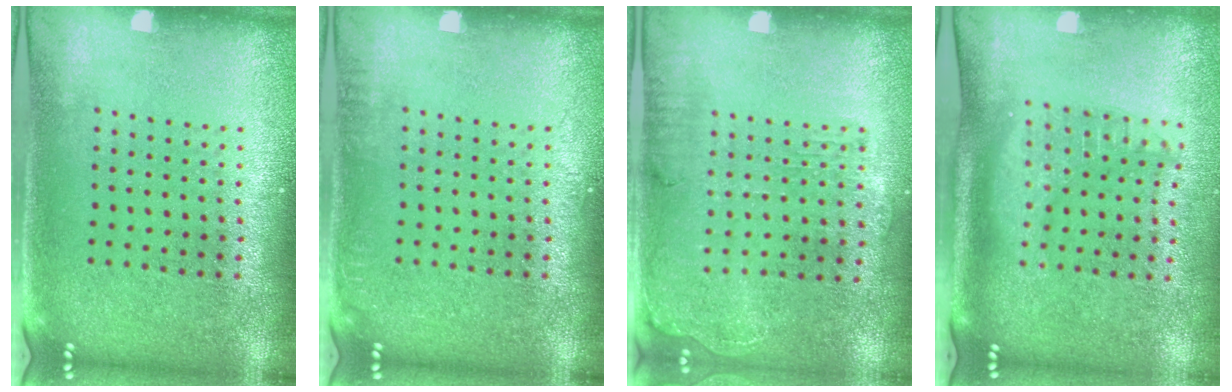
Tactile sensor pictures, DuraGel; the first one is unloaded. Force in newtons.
{"total": 0.7, "press": 0.7, "slide": 0.1}
{"total": 1.3, "press": 1.3, "slide": 0.3}
{"total": 1.9, "press": 1.5, "slide": 1.1}